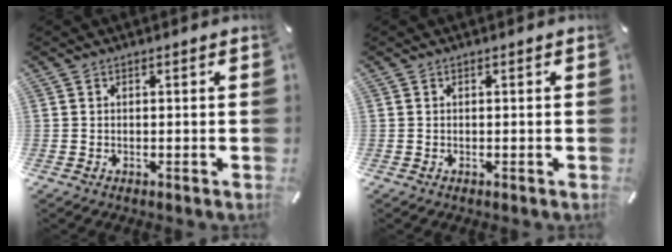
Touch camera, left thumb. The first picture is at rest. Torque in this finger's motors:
{"motor_torque": [-0.05, -0.03, -0.05, -0.02, 0.00]}